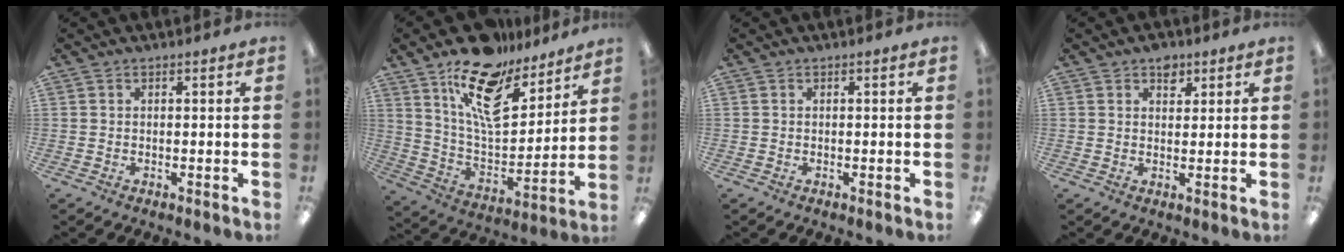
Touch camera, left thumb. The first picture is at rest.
{"total": 17.4, "force": [11.8, 7.9, 10.2], "torque": [-0.182, -0.072, 0.206]}
{"total": 0.0}
{"total": 4.0, "force": [2.5, 2.6, 1.7], "torque": [-0.006, -0.009, 0.040]}